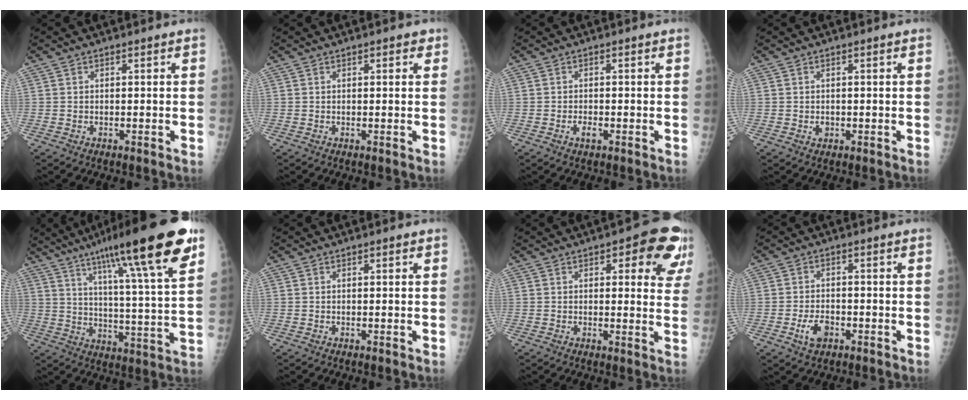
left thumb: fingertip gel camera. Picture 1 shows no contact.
{"total": 1.6, "force": [0.9, 0.7, 1.1], "torque": [-0.008, 0.000, 0.009]}
{"total": 1.6, "force": [-0.7, 0.7, 1.2], "torque": [-0.021, 0.001, -0.012]}
{"total": 1.2, "force": [-0.1, 0.9, 0.7], "torque": [-0.007, 0.000, 0.001]}
{"total": 24.6, "force": [15.1, 2.7, 19.2], "torque": [-0.281, -0.037, 0.226]}
{"total": 0.6, "force": [0.3, 0.2, 0.5], "torque": [-0.009, 0.000, 0.004]}
{"total": 11.8, "force": [5.8, 4.6, 9.2], "torque": [-0.064, -0.020, 0.058]}
{"total": 4.3, "force": [-1.9, 2.6, 2.9], "torque": [-0.048, 0.009, -0.031]}